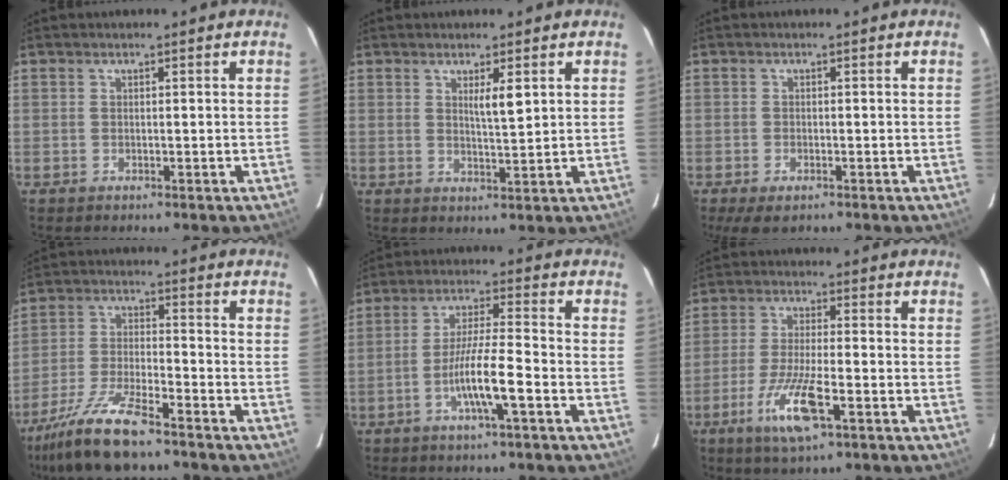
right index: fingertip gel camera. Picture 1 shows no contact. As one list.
[{"total": 3.1, "force": [1.3, 0.3, 2.8], "torque": [-0.048, -0.006, 0.023]}, {"total": 3.7, "force": [-2.4, 1.6, 2.3], "torque": [-0.043, -0.008, -0.032]}, {"total": 11.8, "force": [-8.9, 1.8, 7.5], "torque": [-0.148, -0.022, -0.163]}, {"total": 8.6, "force": [-3.3, 0.2, 8.0], "torque": [-0.152, 0.000, -0.062]}, {"total": 9.3, "force": [-4.3, 1.3, 8.2], "torque": [-0.162, -0.020, -0.077]}]